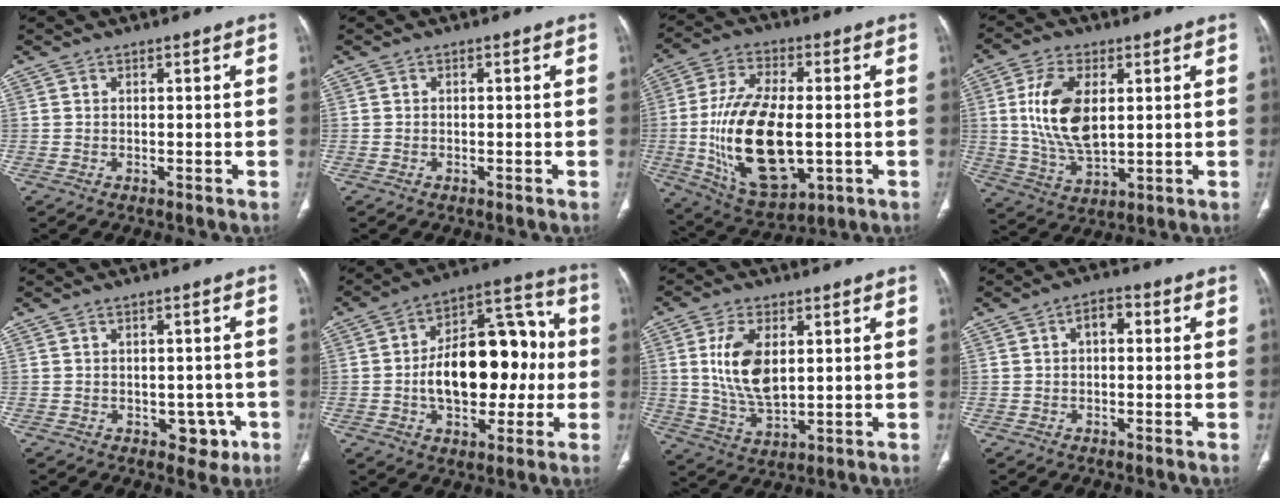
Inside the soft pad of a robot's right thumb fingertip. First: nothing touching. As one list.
[{"total": 0.0}, {"total": 21.1, "force": [-2.1, 10.7, 18.1], "torque": [-0.336, -0.006, -0.020]}, {"total": 13.2, "force": [2.2, 7.1, 10.9], "torque": [-0.209, -0.012, 0.050]}, {"total": 4.8, "force": [-1.8, 3.5, 2.8], "torque": [-0.008, 0.008, -0.017]}, {"total": 21.2, "force": [-1.0, 12.5, 17.1], "torque": [-0.226, 0.041, -0.012]}, {"total": 11.2, "force": [2.2, 6.1, 9.1], "torque": [-0.172, -0.016, 0.050]}, {"total": 3.6, "force": [0.4, 2.2, 2.9], "torque": [-0.036, 0.013, -0.001]}]